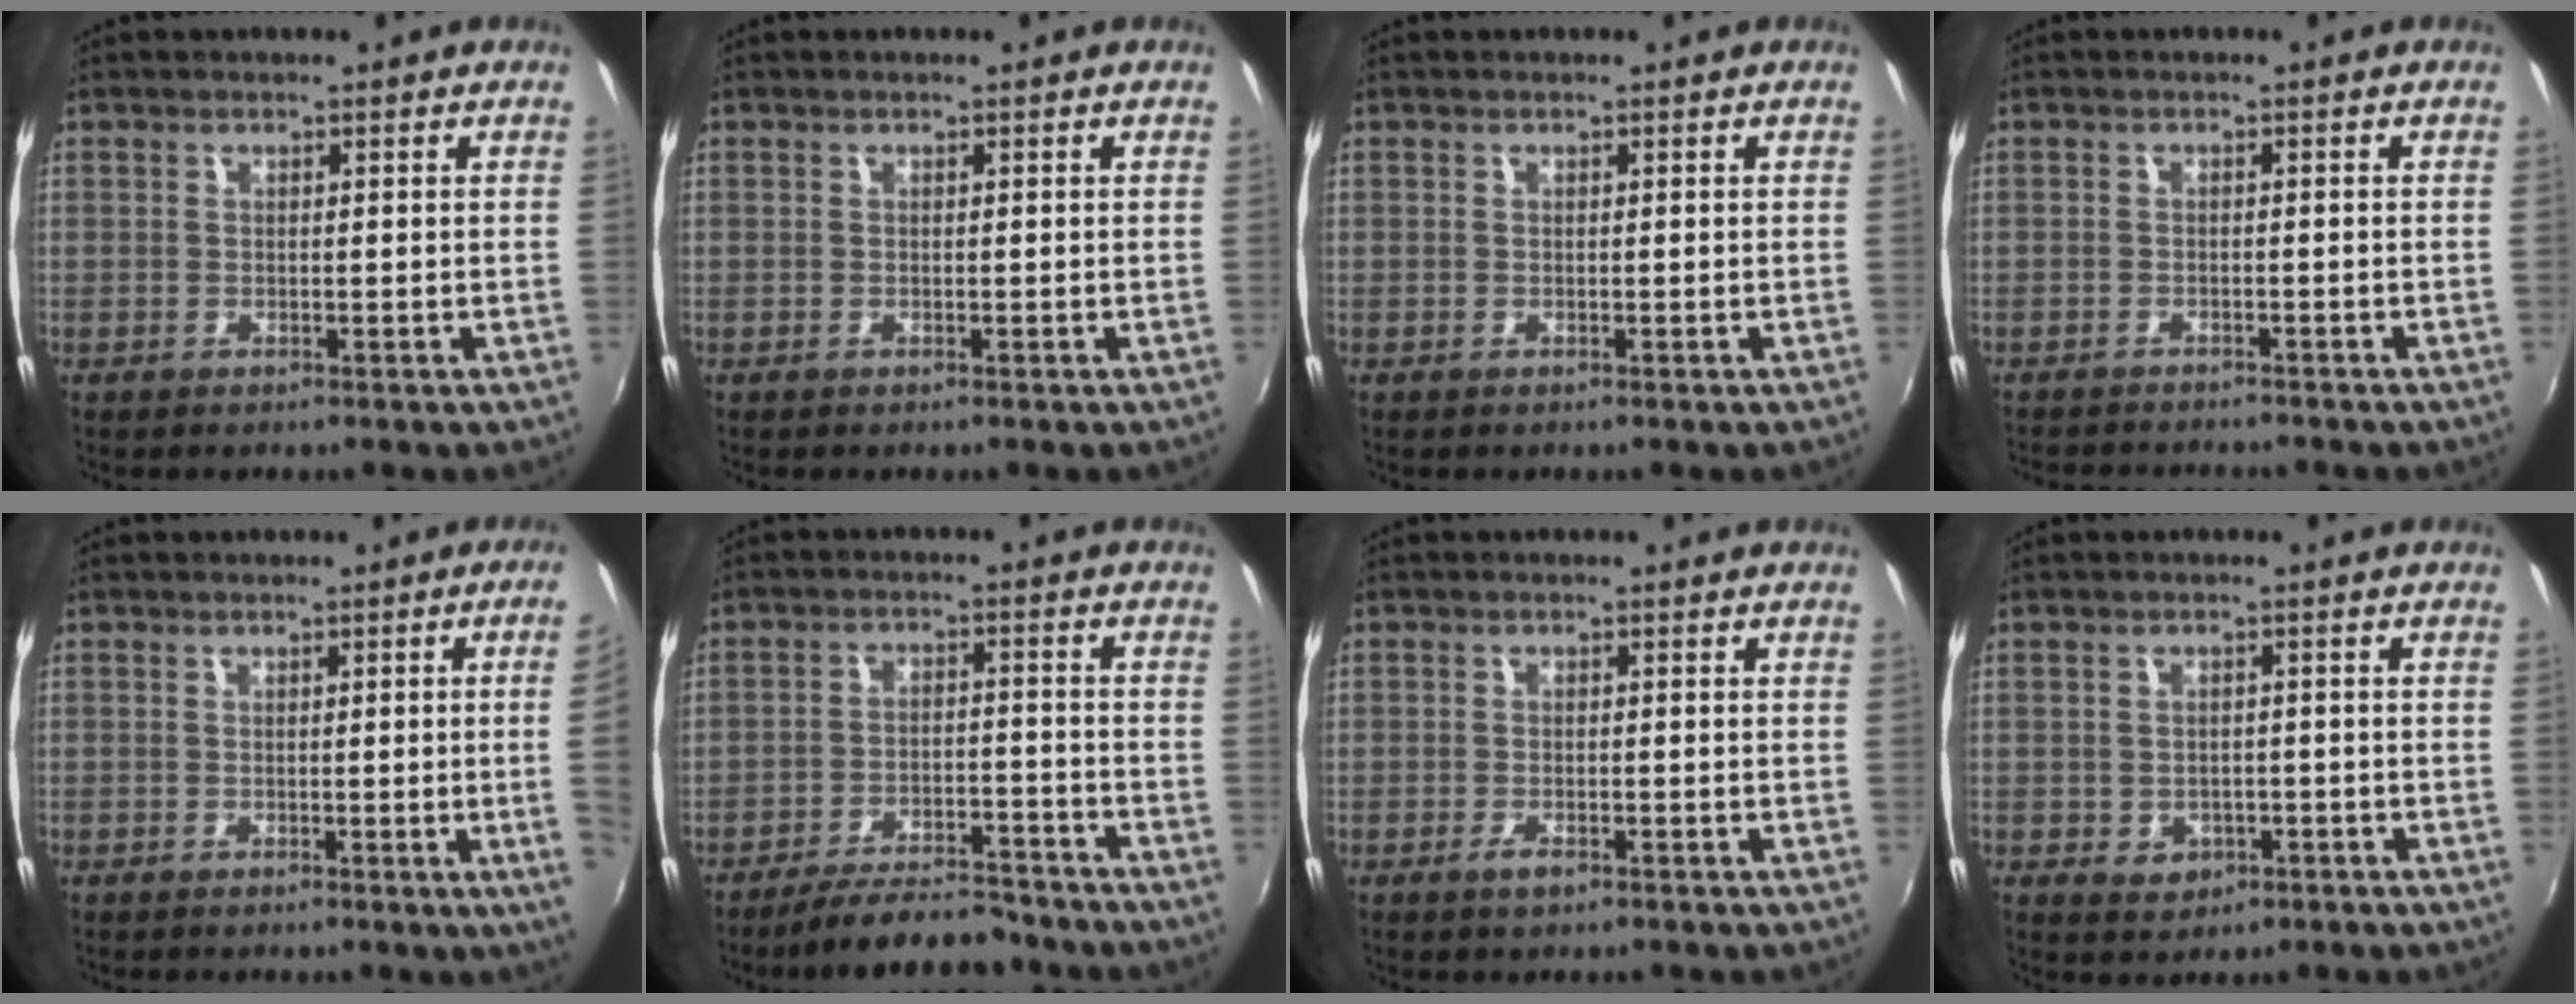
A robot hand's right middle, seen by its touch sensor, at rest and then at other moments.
{"total": 0.0}
{"total": 0.0}
{"total": 5.1, "force": [-4.8, 0.6, 1.6], "torque": [-0.044, -0.014, -0.073]}
{"total": 5.9, "force": [0.0, -2.0, 5.5], "torque": [-0.077, -0.009, 0.002]}
{"total": 11.8, "force": [-10.5, 2.7, 4.7], "torque": [-0.102, 0.005, -0.152]}
{"total": 1.9, "force": [-1.3, 0.7, 1.2], "torque": [-0.027, -0.002, -0.024]}
{"total": 4.3, "force": [-1.6, 3.5, 1.8], "torque": [-0.042, 0.002, -0.012]}